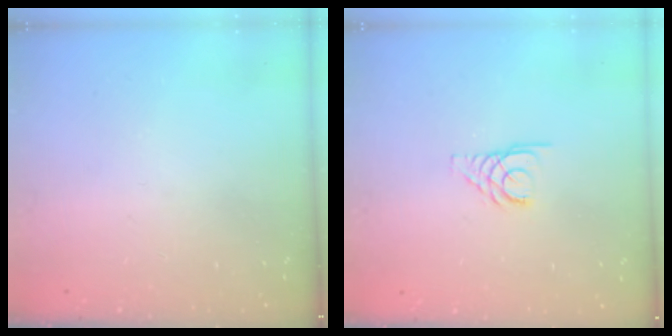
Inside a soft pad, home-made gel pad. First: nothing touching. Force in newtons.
{"total": 3.2, "press": 3.1, "slide": 0.2}